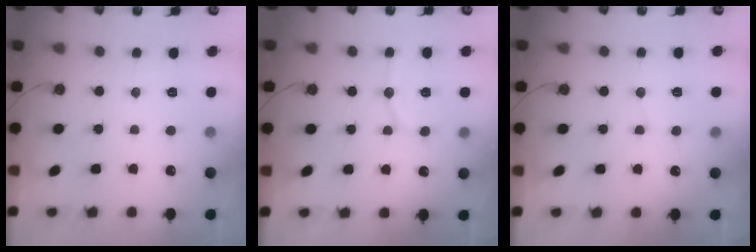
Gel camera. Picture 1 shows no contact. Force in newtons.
{"total": 8.4, "press": 8.3, "slide": 0.7}
{"total": 5.1, "press": 4.8, "slide": 1.6}